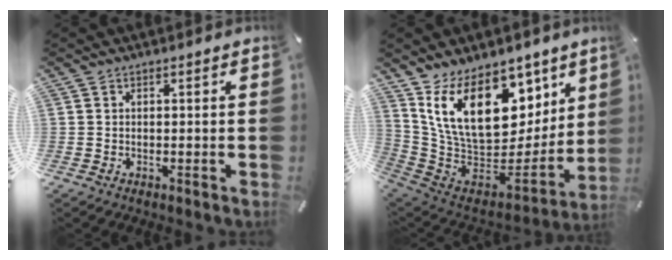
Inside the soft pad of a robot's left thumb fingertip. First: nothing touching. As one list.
[{"total": 21.4, "force": [9.8, 13.5, 13.3], "torque": [-0.242, -0.076, 0.180]}]